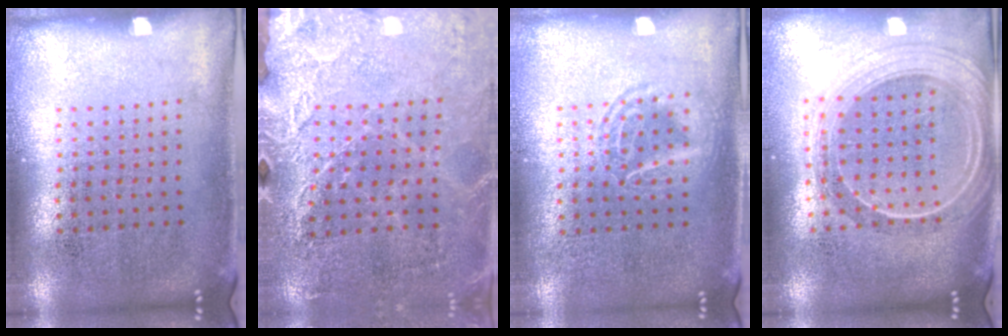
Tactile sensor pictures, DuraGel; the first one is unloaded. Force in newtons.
{"total": 2.7, "press": 2.7, "slide": 0.4}
{"total": 1.1, "press": 1.1, "slide": 0.2}
{"total": 2.3, "press": 2.0, "slide": 1.2}